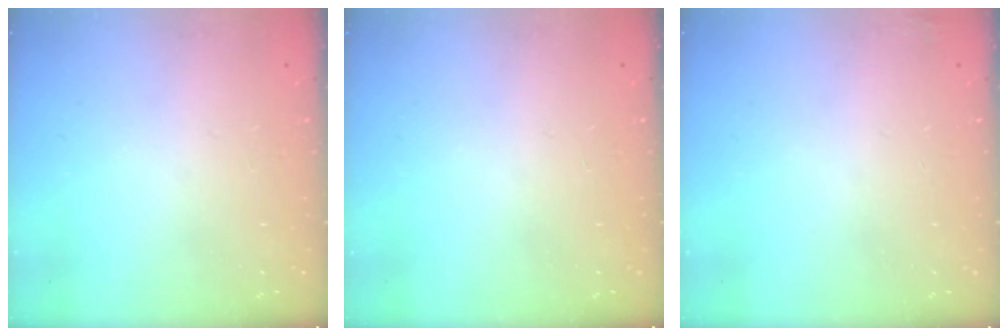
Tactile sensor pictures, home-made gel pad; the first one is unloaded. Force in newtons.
{"total": 0.0}
{"total": 2.8, "press": 2.6, "slide": 0.9}